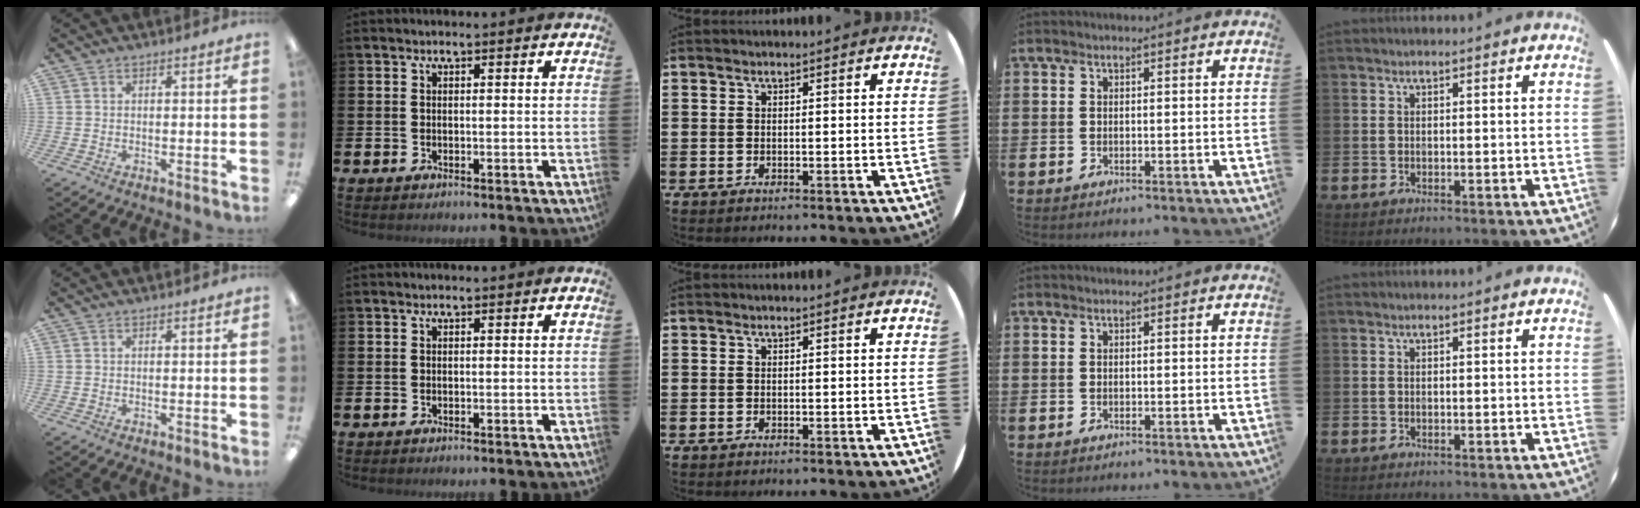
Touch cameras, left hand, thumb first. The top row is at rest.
{}